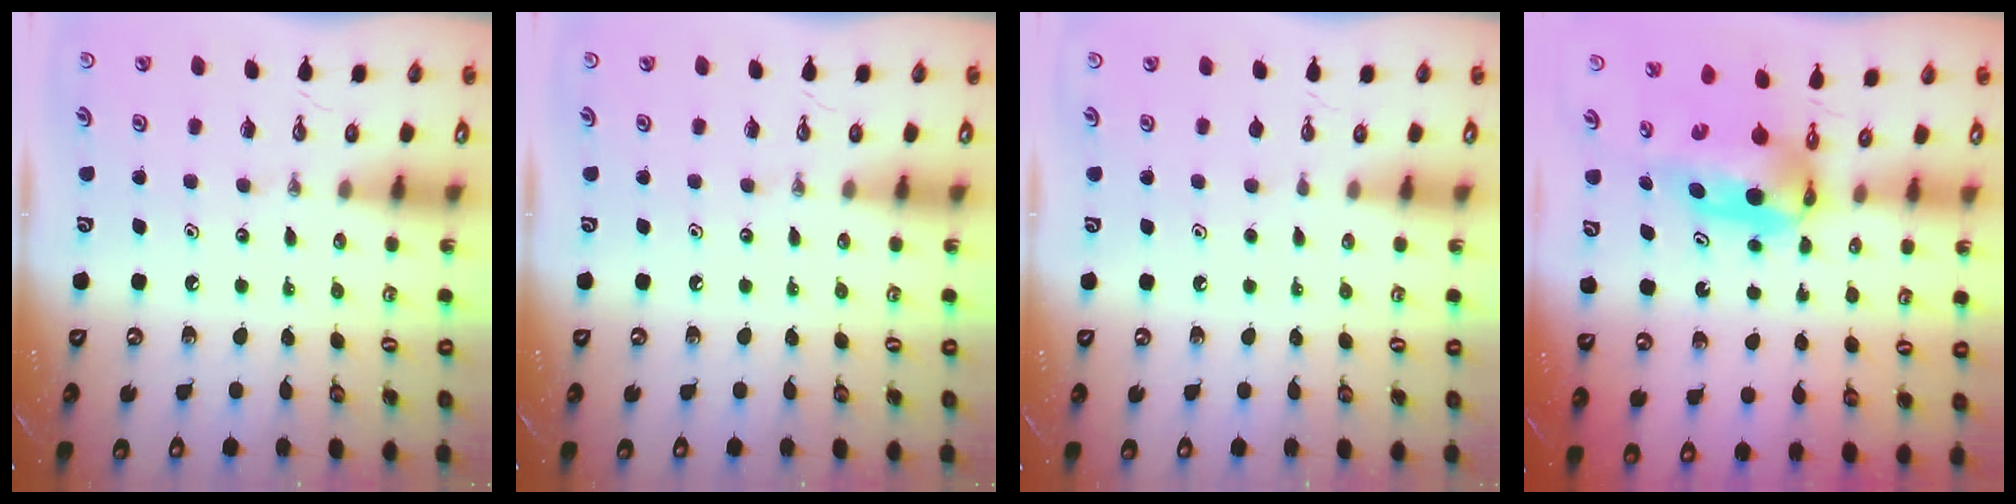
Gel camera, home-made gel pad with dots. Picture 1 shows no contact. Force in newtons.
{"total": 0.0}
{"total": 0.5, "press": 0.0, "slide": 0.5}
{"total": 5.6, "press": 5.5, "slide": 0.5}